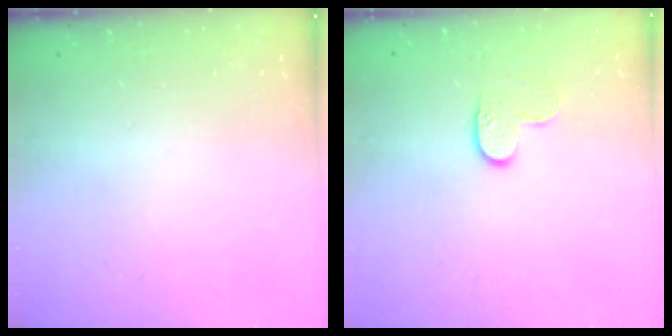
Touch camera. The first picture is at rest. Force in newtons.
{"total": 5.4, "press": 5.4, "slide": 0.3}